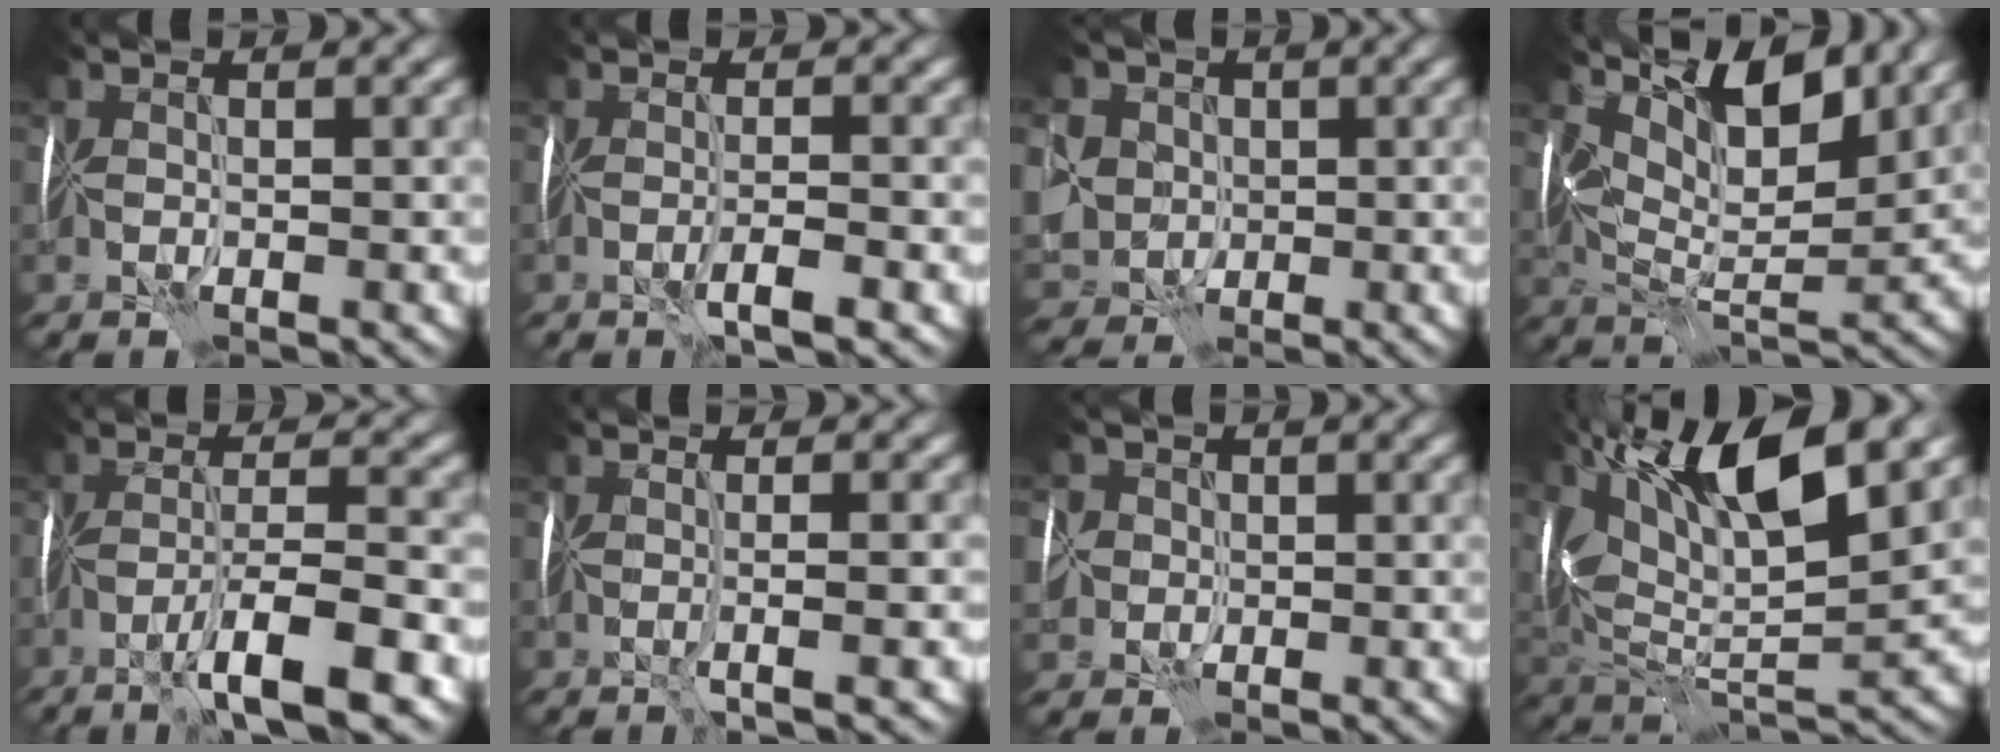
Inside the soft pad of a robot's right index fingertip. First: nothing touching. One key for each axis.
{"total": 2.2, "fx": -0.6, "fy": 0.4, "fz": 2.1, "tx": -0.032, "ty": 0.009, "tz": -0.015}
{"total": 7.2, "fx": 1.1, "fy": 6.5, "fz": 2.9, "tx": -0.066, "ty": 0.020, "tz": -0.008}
{"total": 8.6, "fx": 5.0, "fy": 3.5, "fz": 6.1, "tx": -0.109, "ty": 0.007, "tz": 0.089}
{"total": 7.4, "fx": -3.5, "fy": 1.4, "fz": 6.3, "tx": -0.105, "ty": 0.013, "tz": -0.063}
{"total": 2.5, "fx": -0.2, "fy": 0.6, "fz": 2.4, "tx": -0.027, "ty": 0.001, "tz": -0.003}
{"total": 4.1, "fx": -1.1, "fy": 3.9, "fz": 0.7, "tx": 0.006, "ty": 0.008, "tz": -0.039}
{"total": 12.9, "fx": 6.9, "fy": 4.1, "fz": 10.1, "tx": -0.178, "ty": 0.018, "tz": 0.124}